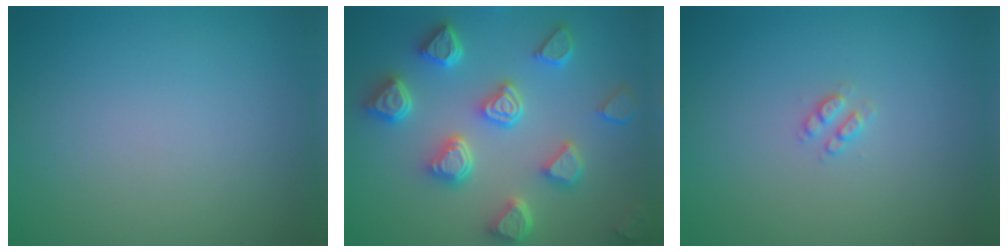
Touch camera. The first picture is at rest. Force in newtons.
{"total": 6.9, "press": 5.8, "slide": 3.8}
{"total": 1.2, "press": 1.1, "slide": 0.3}